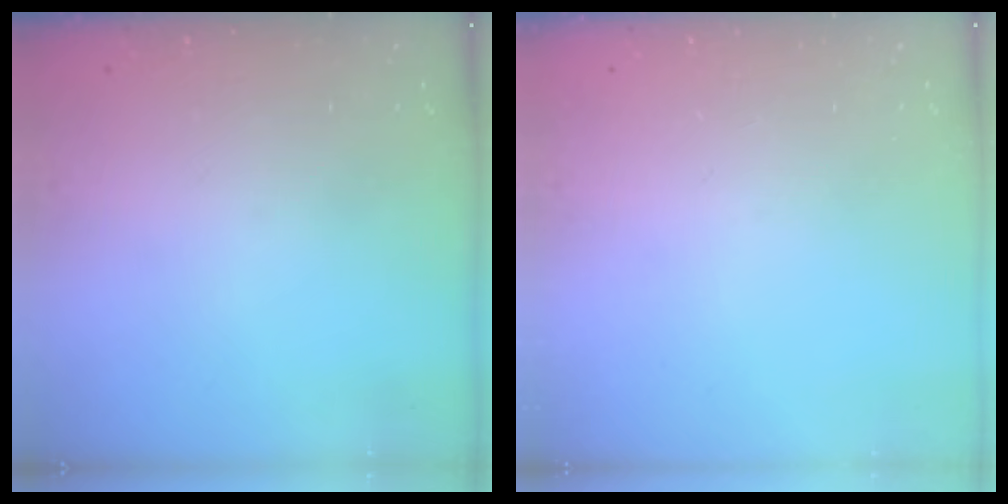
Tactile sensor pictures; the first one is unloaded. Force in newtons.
{"total": 0.0}